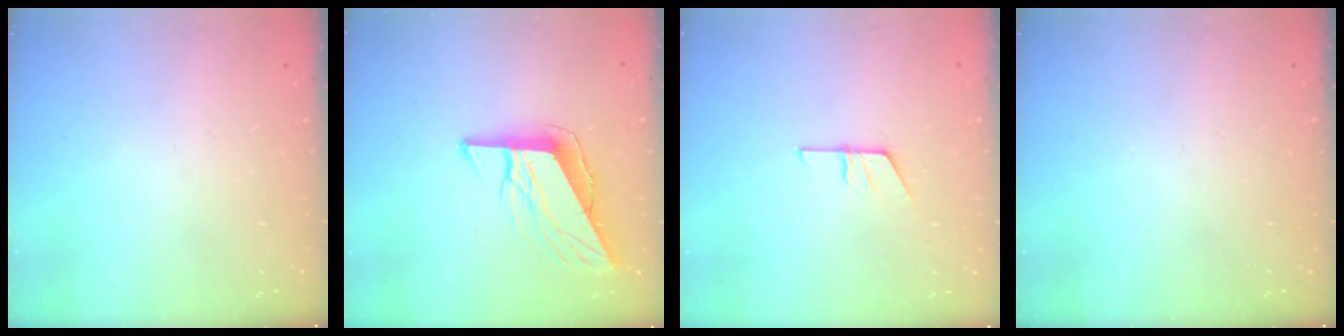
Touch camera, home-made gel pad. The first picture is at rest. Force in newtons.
{"total": 10.2, "press": 10.2, "slide": 0.6}
{"total": 5.1, "press": 5.1, "slide": 0.4}
{"total": 0.0}